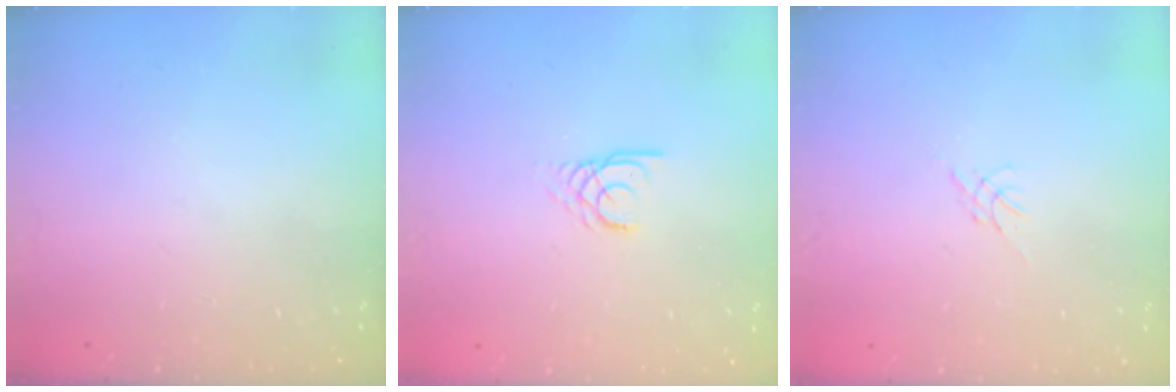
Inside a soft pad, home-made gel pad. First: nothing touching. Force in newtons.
{"total": 2.2, "press": 2.2, "slide": 0.2}
{"total": 0.0}